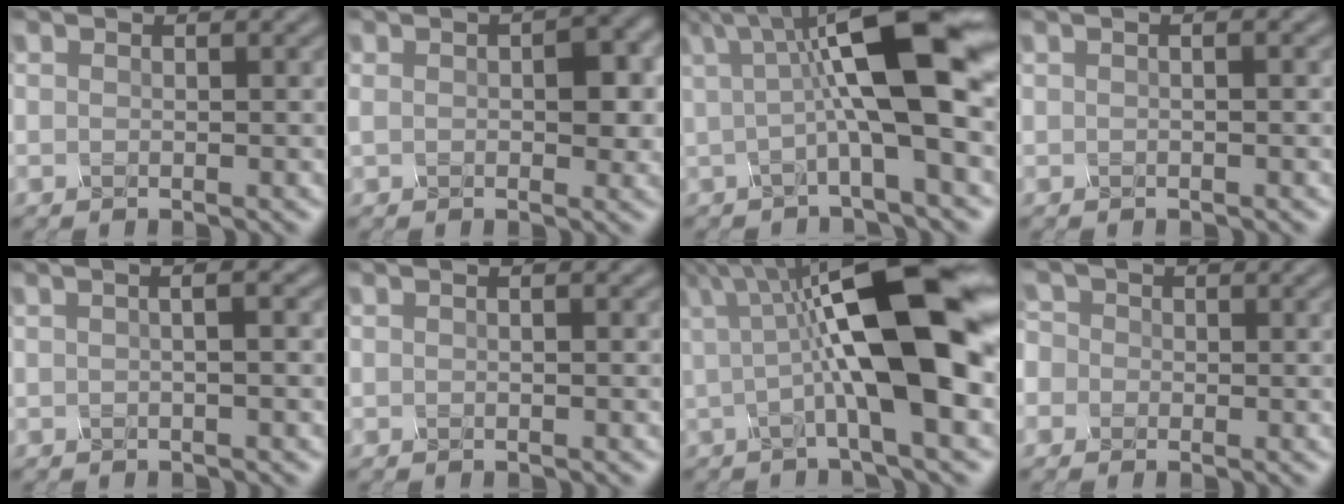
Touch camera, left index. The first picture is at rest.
{"total": 4.4, "force": [0.5, 2.4, 3.6], "torque": [-0.055, 0.006, 0.005]}
{"total": 10.3, "force": [1.8, 2.3, 9.8], "torque": [-0.153, 0.014, 0.024]}
{"total": 1.4, "force": [0.4, 0.4, 1.3], "torque": [-0.016, -0.001, -0.002]}
{"total": 3.3, "force": [0.8, 1.4, 2.9], "torque": [-0.019, 0.017, -0.015]}
{"total": 0.8, "force": [0.2, 0.1, 0.7], "torque": [-0.015, 0.001, -0.002]}
{"total": 13.0, "force": [1.6, 3.1, 12.5], "torque": [-0.197, 0.024, 0.017]}
{"total": 3.4, "force": [-0.4, 3.2, 1.1], "torque": [-0.016, 0.027, -0.042]}